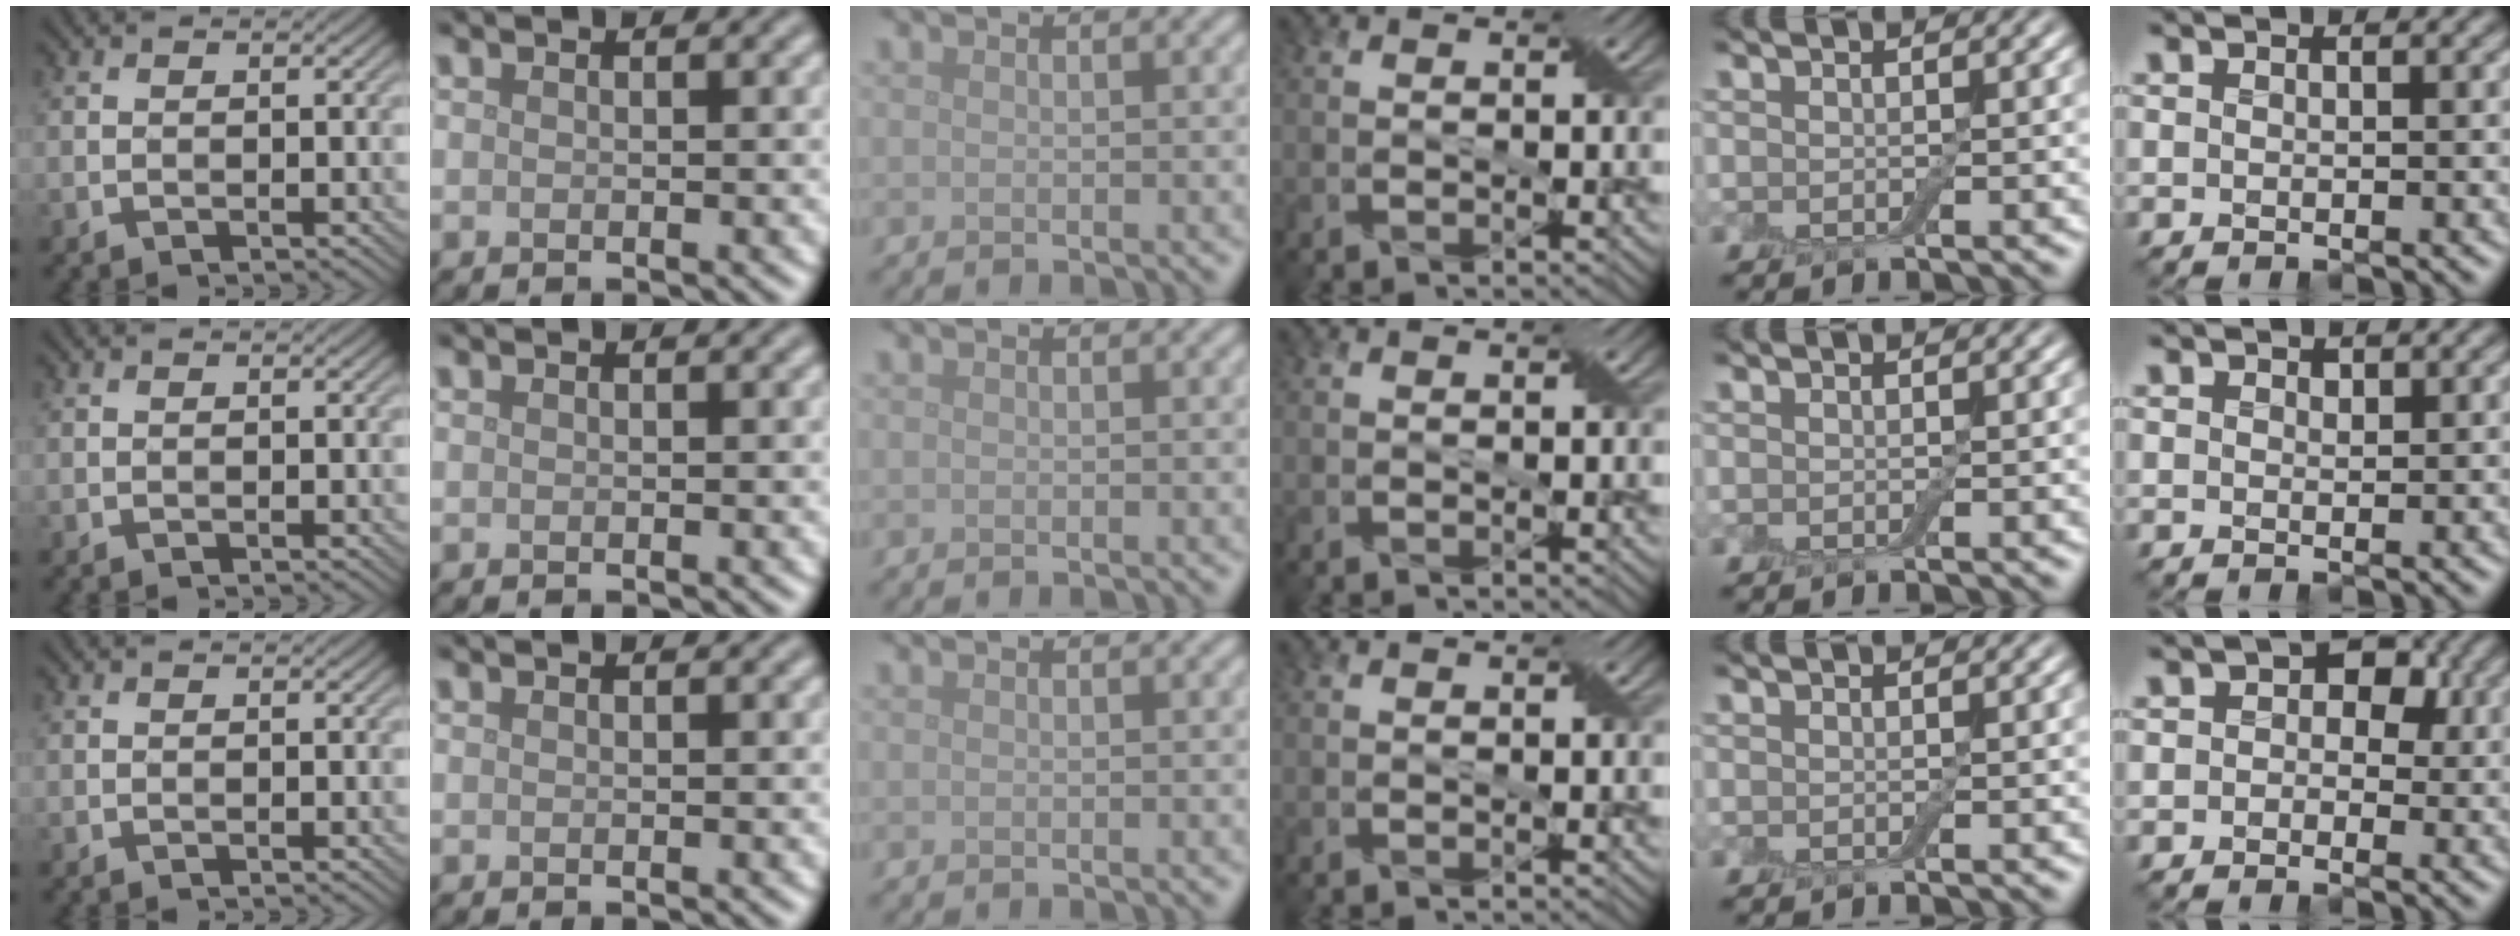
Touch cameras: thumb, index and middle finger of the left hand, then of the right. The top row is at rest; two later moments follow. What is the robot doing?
{"motion": "extract", "object": "drawer"}